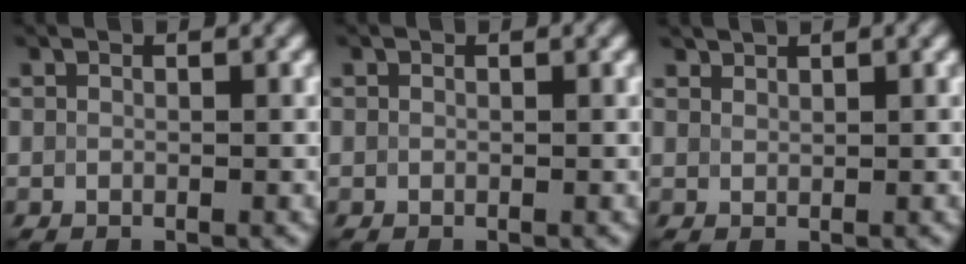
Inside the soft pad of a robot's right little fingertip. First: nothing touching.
{"total": 0.0}
{"total": 1.0, "force": [1.0, 0.0, 0.1], "torque": [-0.030, -0.012, 0.033]}